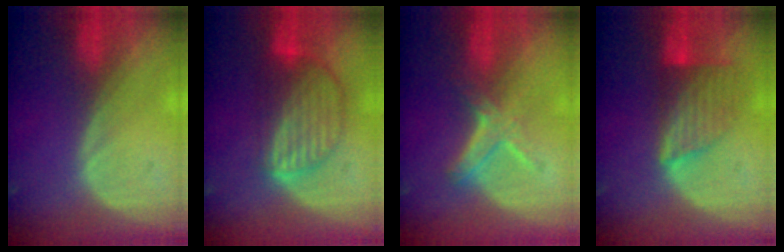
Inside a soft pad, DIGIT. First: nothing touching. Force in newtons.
{"total": 8.6, "press": 7.5, "slide": 4.1}
{"total": 4.9, "press": 4.8, "slide": 0.8}
{"total": 7.2, "press": 6.5, "slide": 3.1}